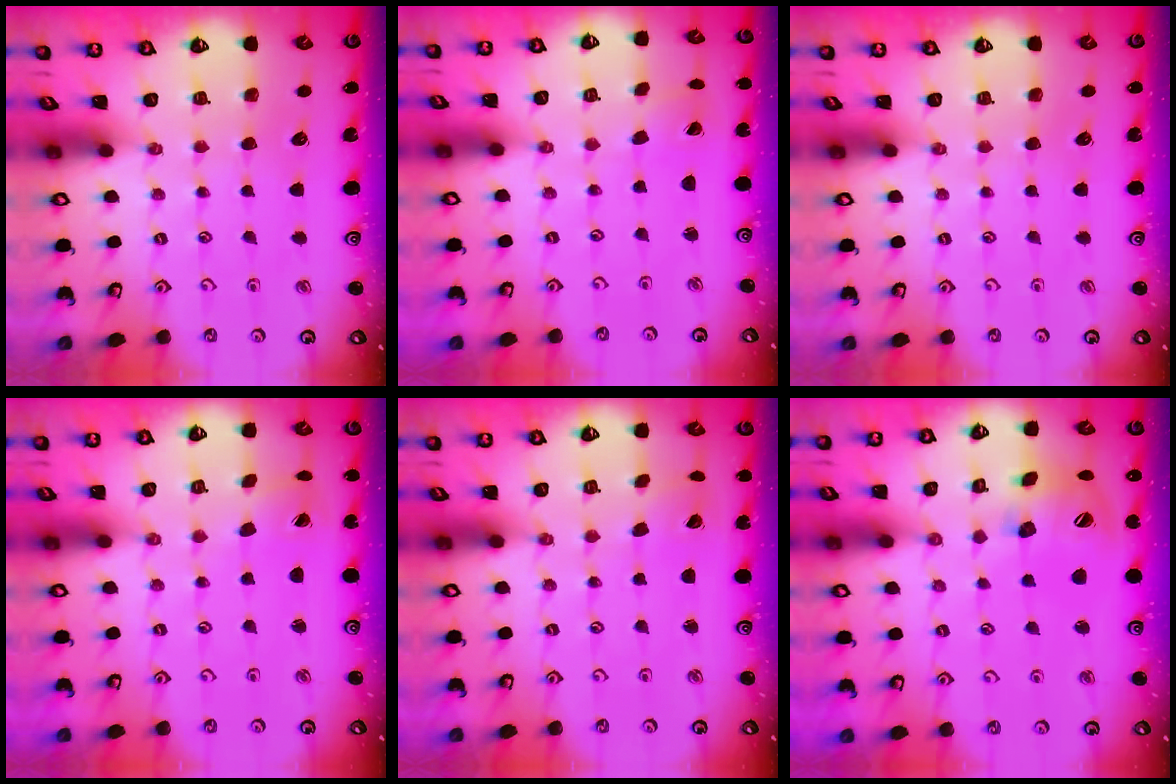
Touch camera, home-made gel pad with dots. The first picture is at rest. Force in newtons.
{"total": 1.0, "press": 1.0, "slide": 0.0}
{"total": 0.0}
{"total": 1.7, "press": 1.7, "slide": 0.2}
{"total": 2.2, "press": 2.2, "slide": 0.1}
{"total": 14.8, "press": 14.7, "slide": 1.8}